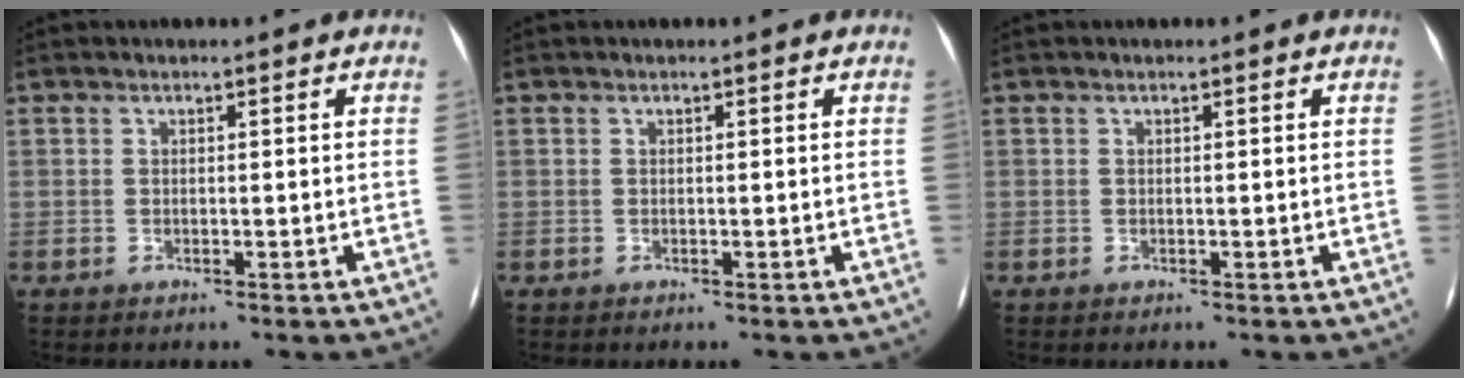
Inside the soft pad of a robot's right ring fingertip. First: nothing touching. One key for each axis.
{"total": 0.0}
{"total": 0.0}